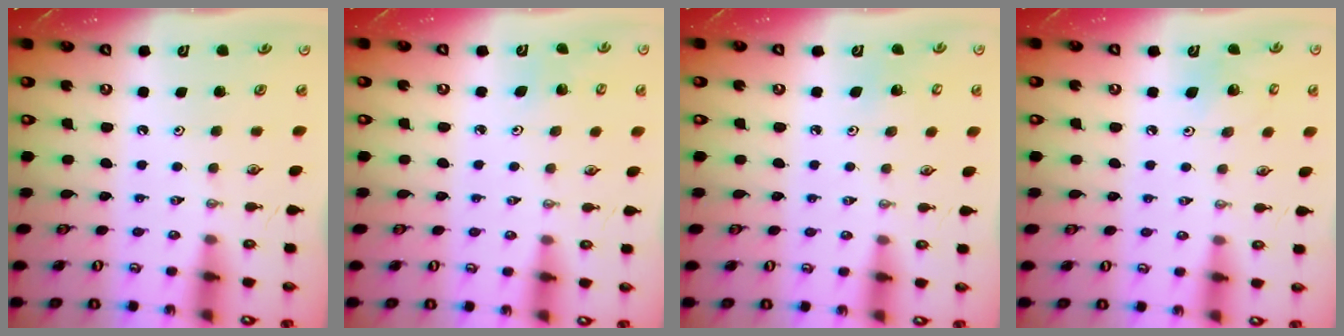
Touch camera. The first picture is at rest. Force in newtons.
{"total": 2.3, "press": 2.3, "slide": 0.2}
{"total": 2.8, "press": 2.8, "slide": 0.2}
{"total": 6.8, "press": 6.3, "slide": 2.4}